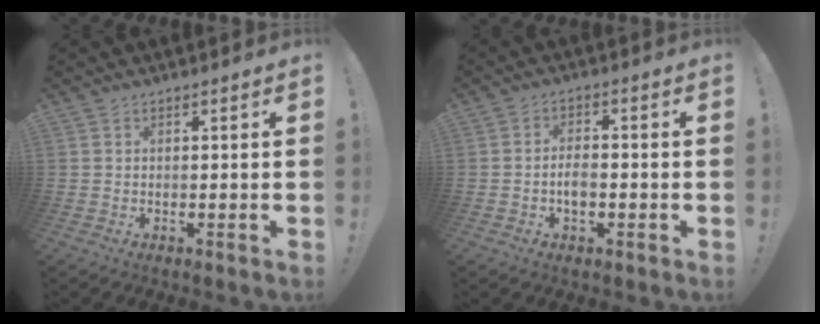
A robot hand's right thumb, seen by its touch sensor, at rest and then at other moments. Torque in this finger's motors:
{"motor_torque": [0.23, -0.11, 0.16, 0.00, -0.03]}